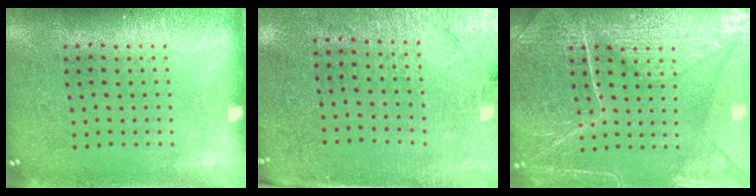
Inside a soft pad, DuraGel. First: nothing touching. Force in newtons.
{"total": 3.0, "press": 2.8, "slide": 0.9}
{"total": 7.1, "press": 7.1, "slide": 0.9}